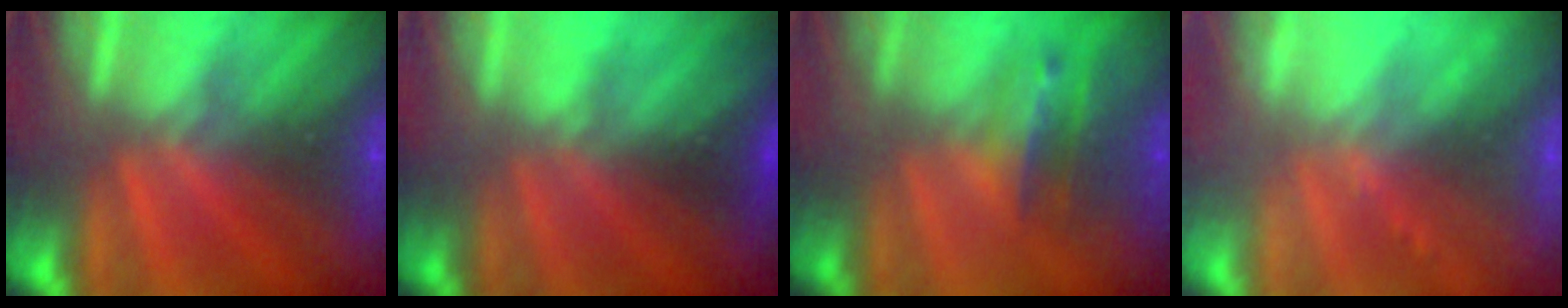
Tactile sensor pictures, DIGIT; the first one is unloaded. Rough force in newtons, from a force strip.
{"total": 2.4}
{"total": 2.8}
{"total": 2.4}